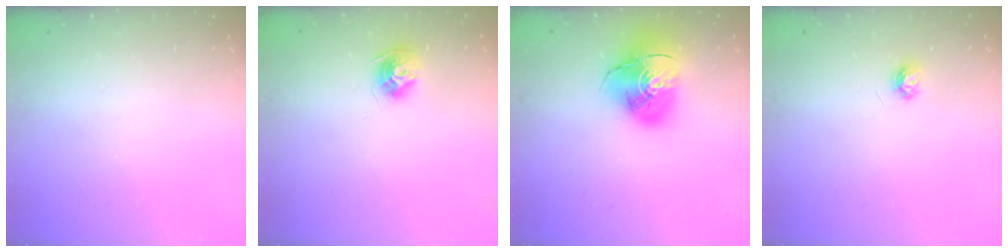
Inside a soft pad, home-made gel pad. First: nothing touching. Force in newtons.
{"total": 9.5, "press": 9.5, "slide": 0.4}
{"total": 16.0, "press": 15.8, "slide": 2.1}
{"total": 3.8, "press": 3.8, "slide": 0.5}